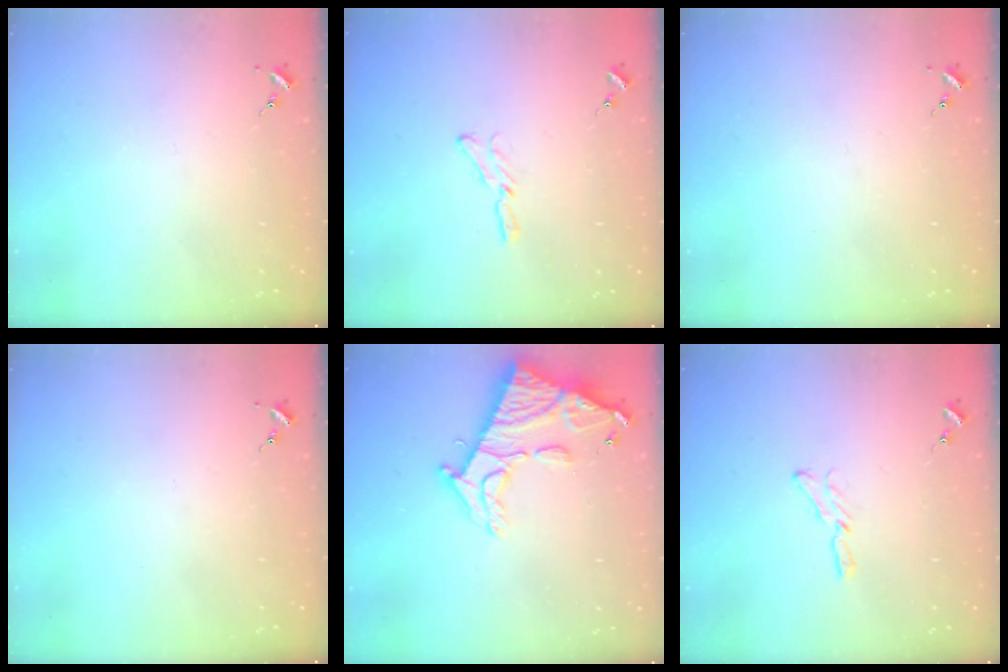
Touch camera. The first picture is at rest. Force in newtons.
{"total": 4.7, "press": 4.7, "slide": 0.5}
{"total": 0.0}
{"total": 0.0}
{"total": 16.7, "press": 16.6, "slide": 1.7}
{"total": 4.7, "press": 4.7, "slide": 0.5}